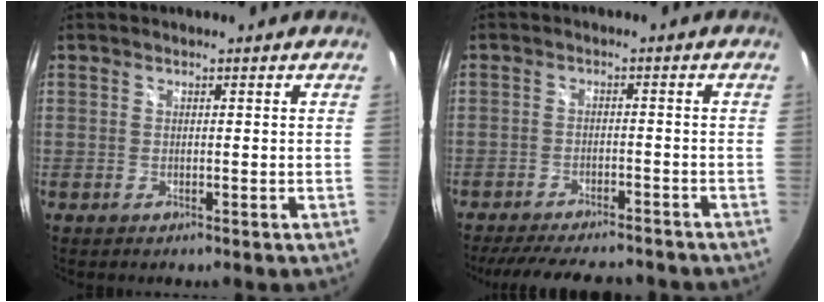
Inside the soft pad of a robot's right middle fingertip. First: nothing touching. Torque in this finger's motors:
{"motor_torque": [0.28, -0.31, 0.11, 0.04]}